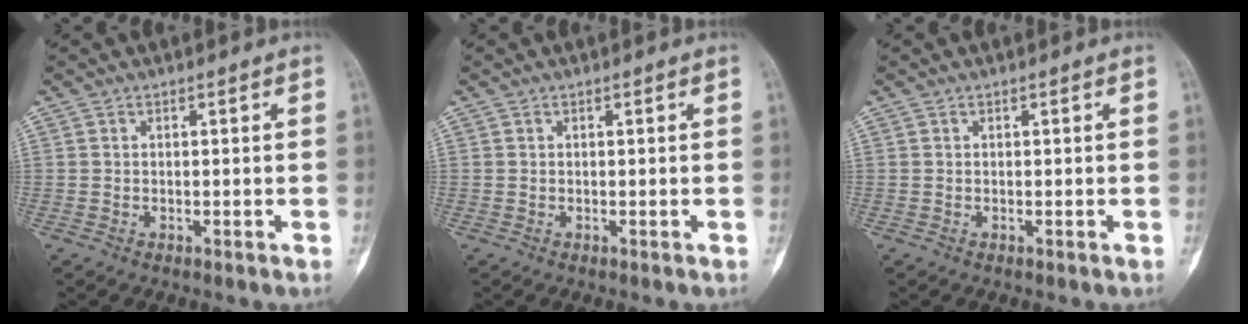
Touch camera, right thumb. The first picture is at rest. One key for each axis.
{"total": 0.0}
{"total": 0.0}